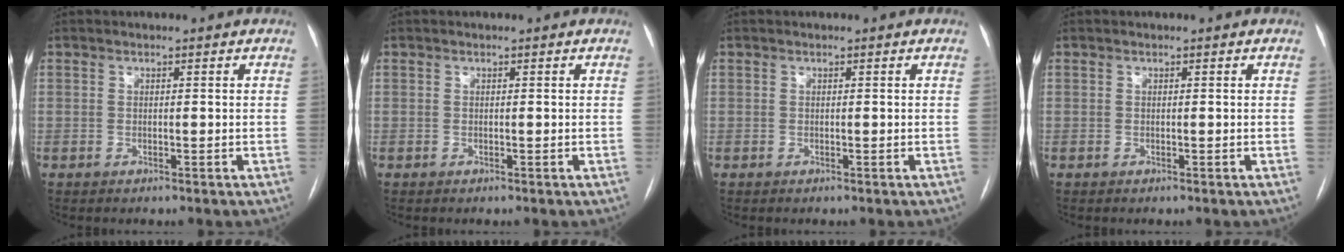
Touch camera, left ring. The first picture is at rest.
{"total": 0.0}
{"total": 0.0}
{"total": 0.0}